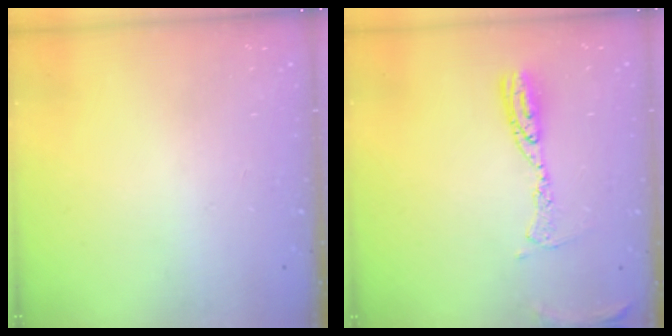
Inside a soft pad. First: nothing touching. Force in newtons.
{"total": 9.5, "press": 9.4, "slide": 0.9}